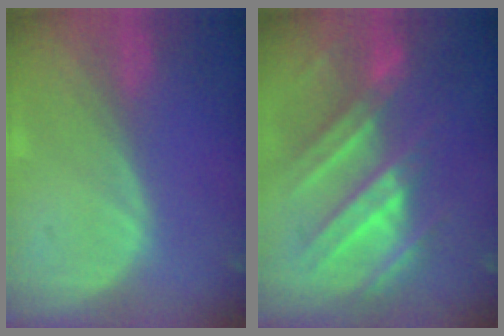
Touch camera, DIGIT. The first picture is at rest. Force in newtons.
{"total": 9.6, "press": 9.4, "slide": 1.9}